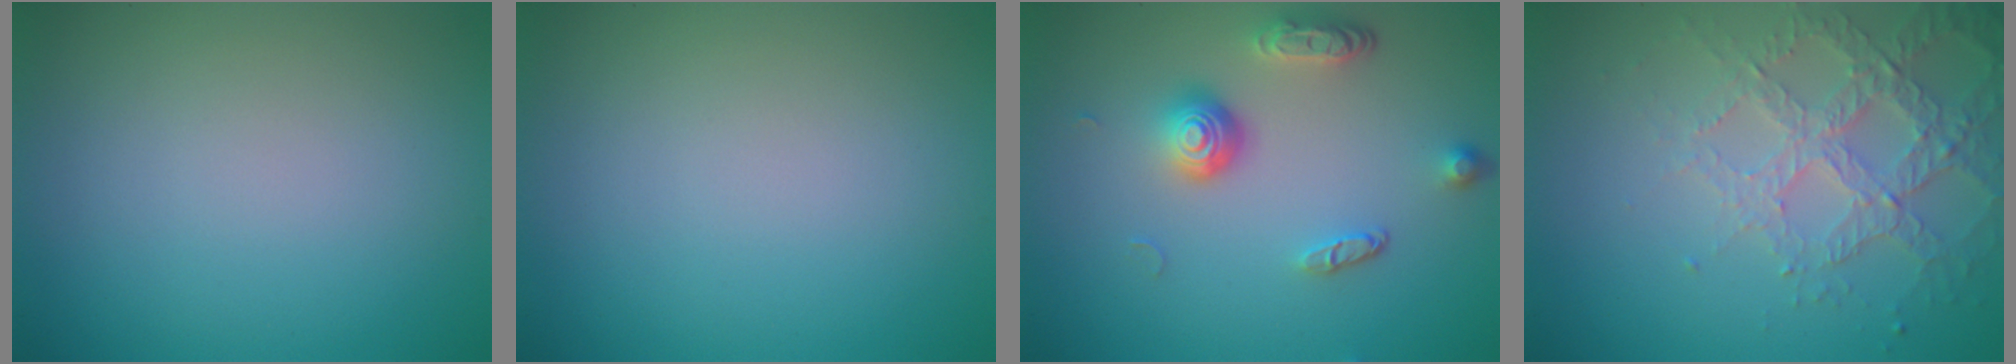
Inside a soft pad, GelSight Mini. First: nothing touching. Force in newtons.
{"total": 0.0}
{"total": 3.9, "press": 2.9, "slide": 2.7}
{"total": 3.7, "press": 3.6, "slide": 0.5}